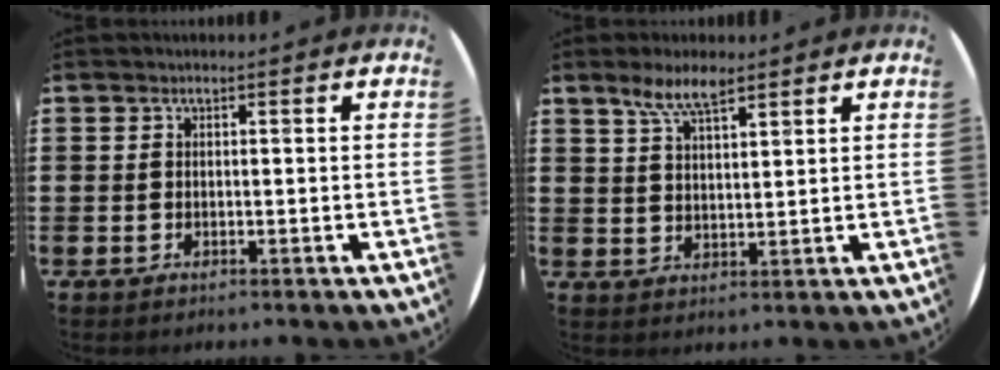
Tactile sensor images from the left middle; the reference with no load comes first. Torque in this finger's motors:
{"motor_torque": [0.93, -0.67, 0.18, 0.04]}